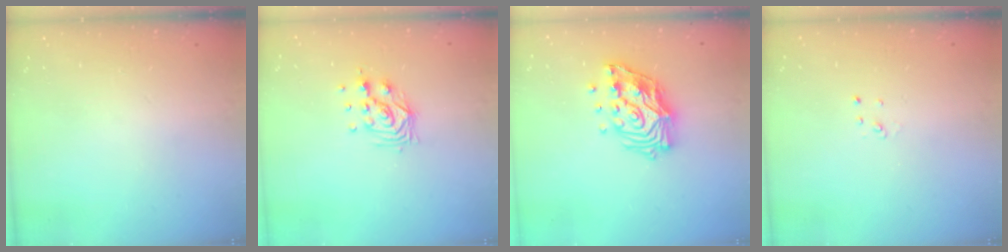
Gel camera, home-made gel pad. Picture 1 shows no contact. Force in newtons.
{"total": 9.5, "press": 9.5, "slide": 0.7}
{"total": 15.4, "press": 15.3, "slide": 2.1}
{"total": 2.0, "press": 2.0, "slide": 0.2}